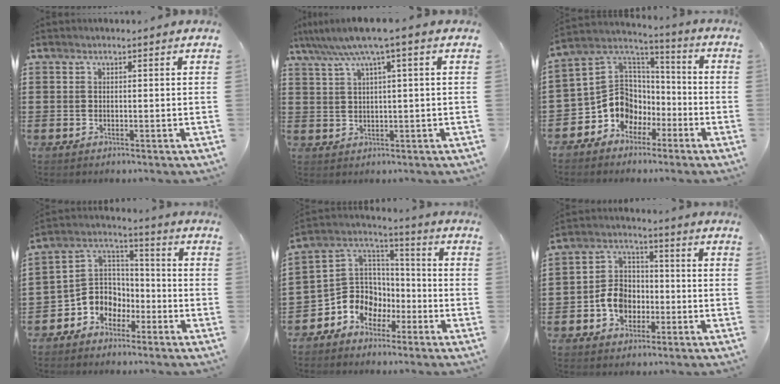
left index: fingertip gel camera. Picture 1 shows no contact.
{"total": 5.1, "force": [2.5, -0.4, 4.5], "torque": [-0.091, -0.009, 0.039]}
{"total": 9.0, "force": [-3.2, 8.1, 2.1], "torque": [-0.085, -0.005, -0.061]}
{"total": 6.3, "force": [-3.4, 5.2, 0.4], "torque": [-0.042, 0.003, -0.074]}
{"total": 7.9, "force": [-3.8, 6.9, 1.0], "torque": [-0.060, 0.000, -0.075]}
{"total": 6.8, "force": [-2.5, 5.5, 3.2], "torque": [-0.084, 0.015, -0.050]}